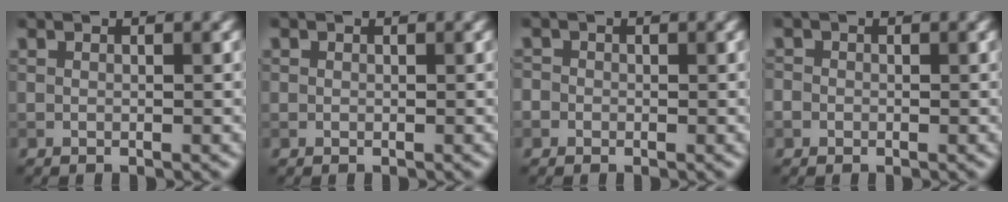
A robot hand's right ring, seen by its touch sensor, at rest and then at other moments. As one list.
[{"total": 0.7, "force": [0.1, 0.7, 0.0], "torque": [0.004, -0.006, 0.001]}, {"total": 2.0, "force": [-0.1, 1.9, 0.6], "torque": [0.005, 0.012, -0.024]}, {"total": 1.6, "force": [-0.2, 1.6, 0.5], "torque": [-0.003, 0.006, -0.014]}]